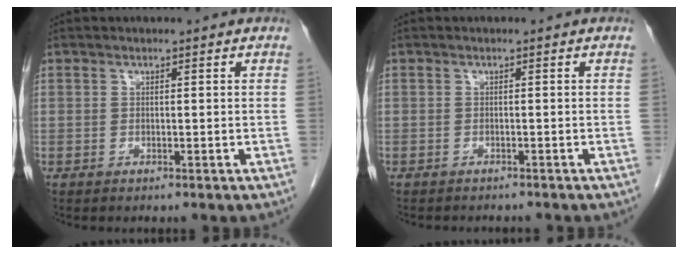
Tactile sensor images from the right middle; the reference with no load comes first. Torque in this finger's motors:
{"motor_torque": [0.04, -0.03, 0.01, 0.00]}